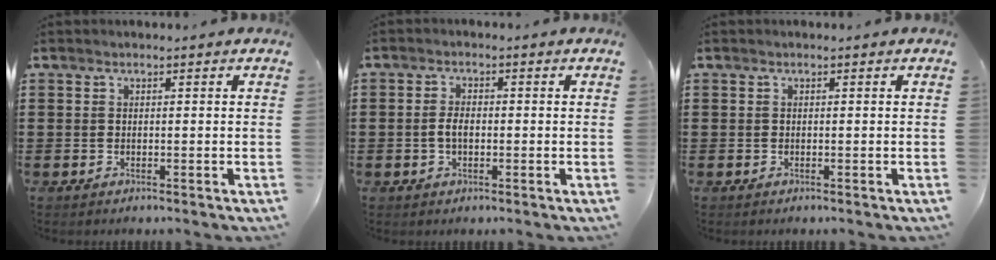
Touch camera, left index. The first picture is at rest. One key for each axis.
{"total": 2.6, "fx": -0.3, "fy": 1.4, "fz": 2.2, "tx": -0.051, "ty": 0.001, "tz": -0.009}
{"total": 0.0}